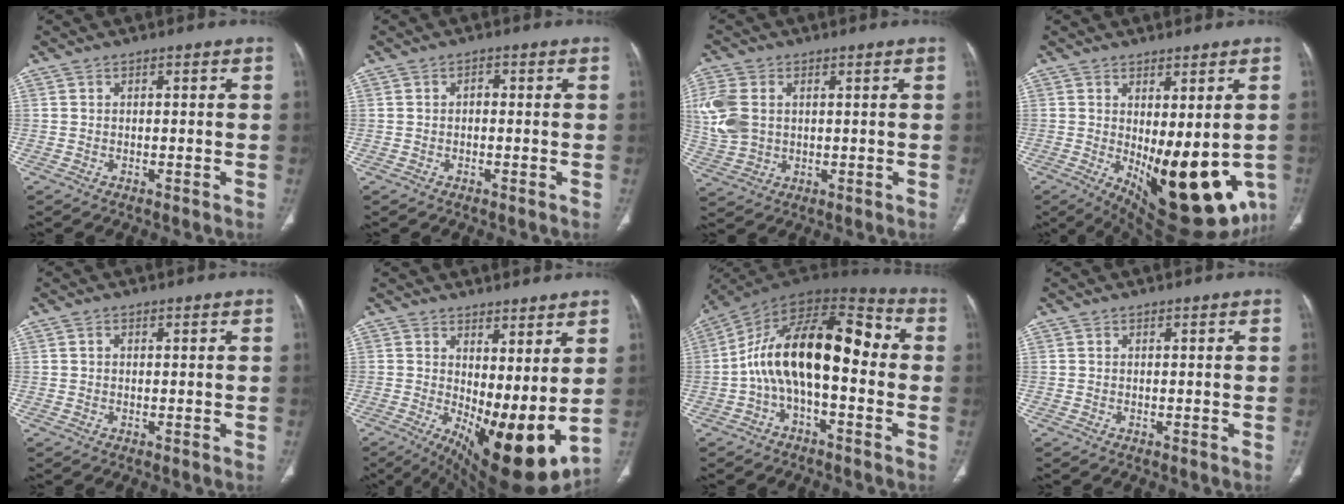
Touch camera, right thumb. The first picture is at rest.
{"total": 1.2, "force": [-0.3, 0.9, 0.7], "torque": [-0.001, 0.003, -0.009]}
{"total": 10.6, "force": [1.6, 7.8, 6.9], "torque": [-0.163, 0.006, 0.038]}
{"total": 20.7, "force": [-4.2, 8.6, 18.3], "torque": [-0.208, -0.029, -0.029]}
{"total": 0.6, "force": [0.1, 0.5, 0.4], "torque": [-0.005, 0.002, 0.002]}
{"total": 16.0, "force": [1.5, 6.3, 14.7], "torque": [-0.229, -0.038, 0.042]}
{"total": 18.6, "force": [-1.1, 9.1, 16.2], "torque": [-0.250, 0.063, -0.027]}
{"total": 0.0}